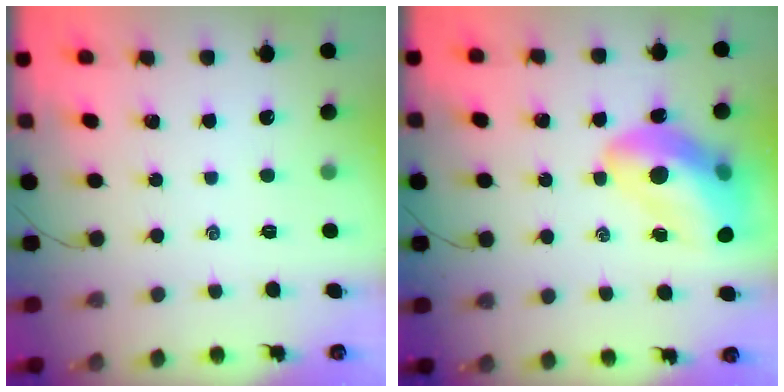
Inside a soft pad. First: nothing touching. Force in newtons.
{"total": 16.8, "press": 16.2, "slide": 4.4}